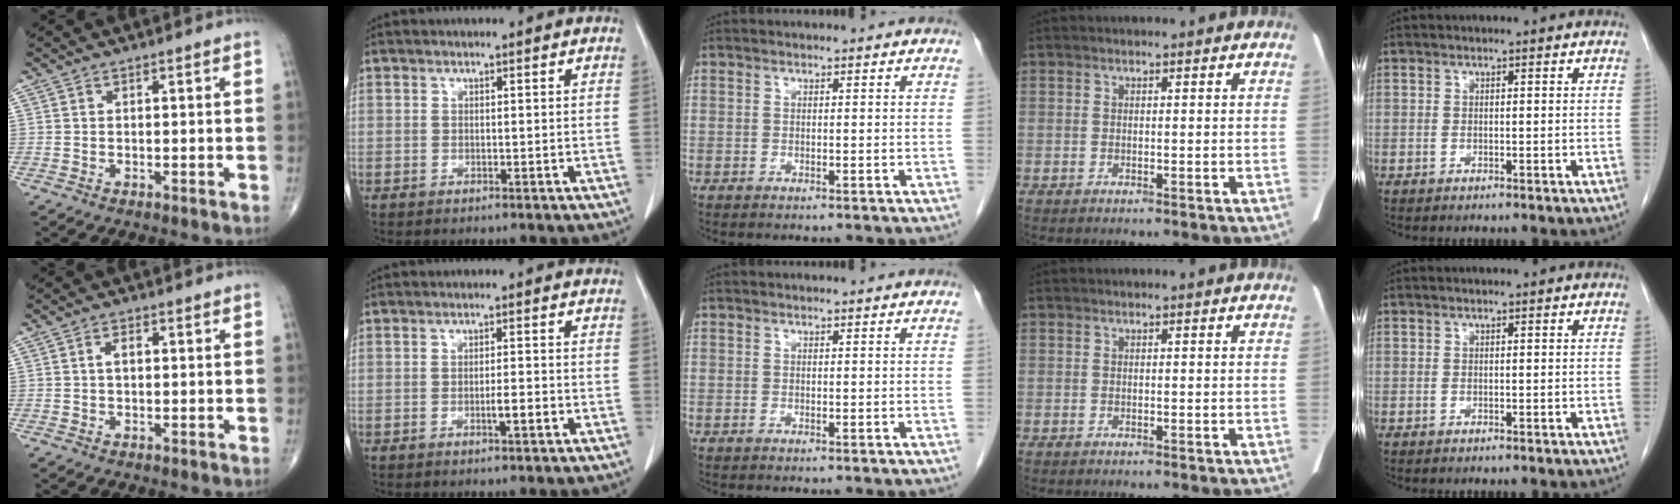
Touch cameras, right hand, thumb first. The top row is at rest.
{"thumb": {"total": 2.4, "force": [0.3, 1.3, 1.9], "torque": [-0.031, 0.008, 0.003]}, "index": {"total": 3.0, "force": [-1.0, 0.6, 2.7], "torque": [-0.048, 0.001, -0.013]}}